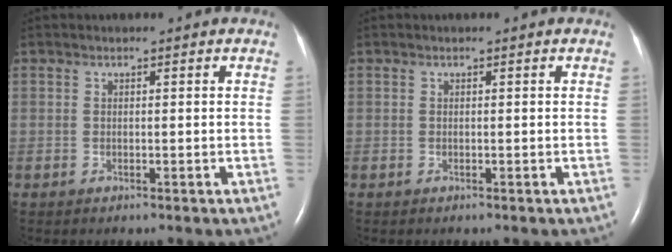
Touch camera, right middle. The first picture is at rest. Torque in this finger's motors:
{"motor_torque": [-0.02, 0.02, -0.02, -0.01]}